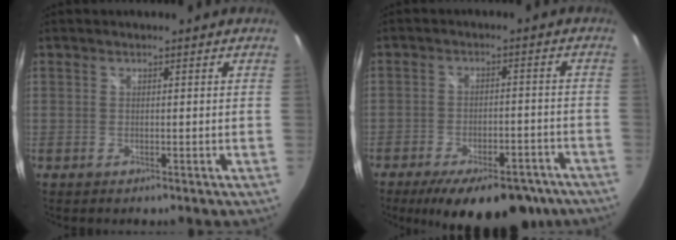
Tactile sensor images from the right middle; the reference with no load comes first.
{"total": 17.2, "force": [-12.7, 6.8, 9.4], "torque": [-0.166, -0.016, -0.163]}